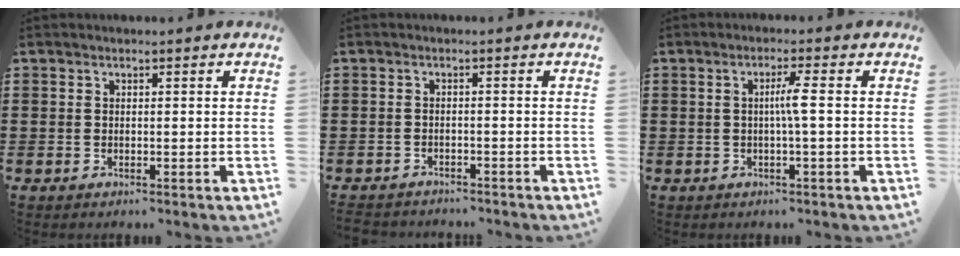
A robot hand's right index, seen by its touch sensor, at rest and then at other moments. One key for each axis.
{"total": 1.7, "fx": -1.7, "fy": 0.2, "fz": -0.2, "tx": -0.002, "ty": 0.001, "tz": -0.039}
{"total": 3.2, "fx": -0.1, "fy": -0.3, "fz": 3.2, "tx": -0.059, "ty": -0.004, "tz": -0.008}